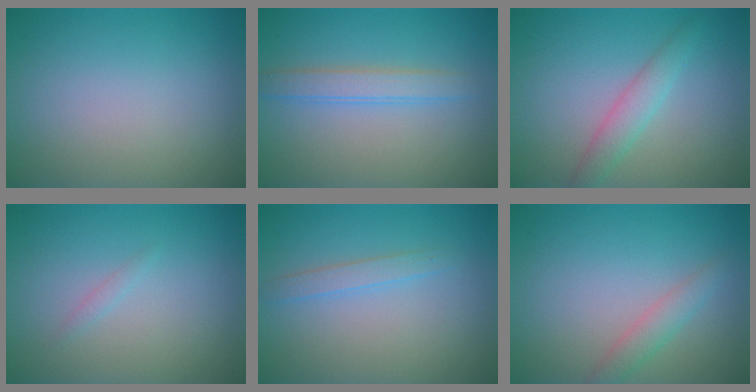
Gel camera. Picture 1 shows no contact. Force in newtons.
{"total": 2.4, "press": 2.3, "slide": 0.2}
{"total": 2.3, "press": 2.3, "slide": 0.1}
{"total": 0.6, "press": 0.6, "slide": 0.0}
{"total": 1.3, "press": 1.3, "slide": 0.1}
{"total": 1.9, "press": 1.9, "slide": 0.0}